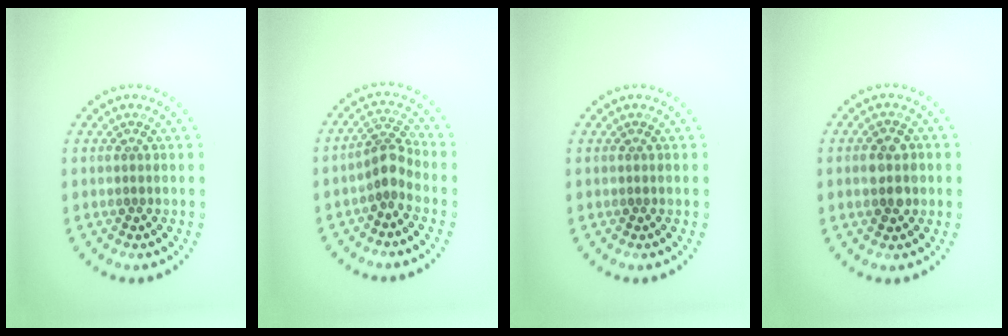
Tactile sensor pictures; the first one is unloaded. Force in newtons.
{"total": 2.4, "press": 1.8, "slide": 1.5}
{"total": 0.0}
{"total": 2.7, "press": 2.7, "slide": 0.1}